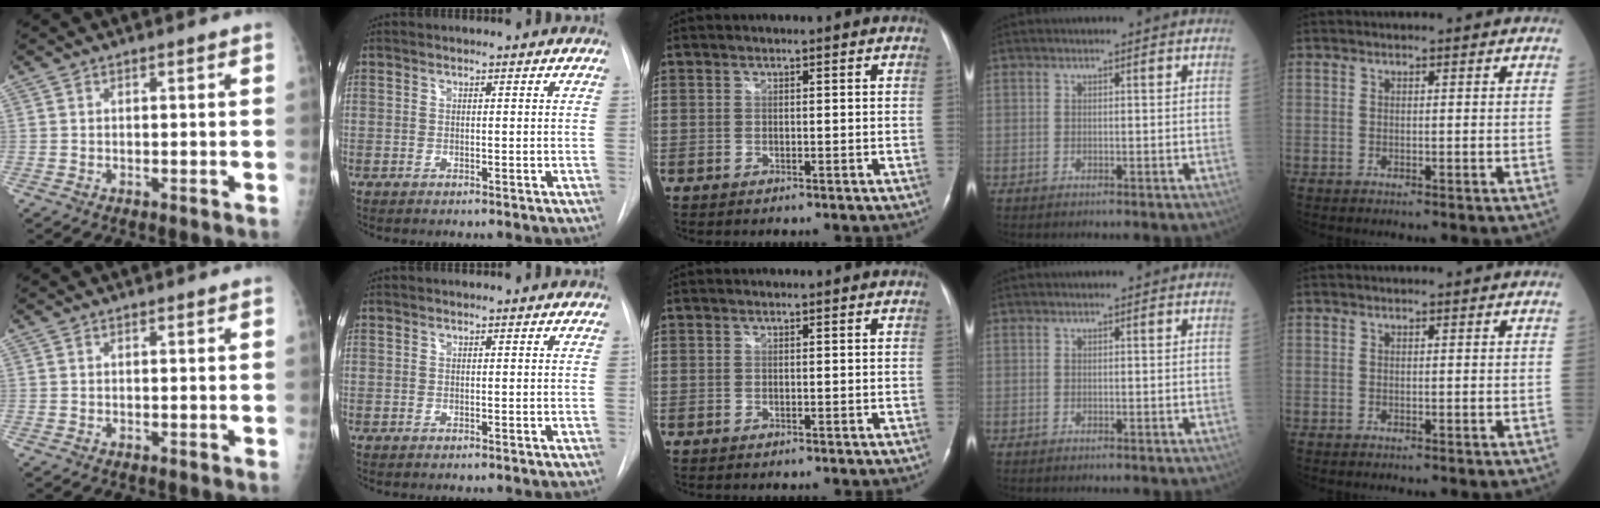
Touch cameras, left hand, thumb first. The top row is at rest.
{}